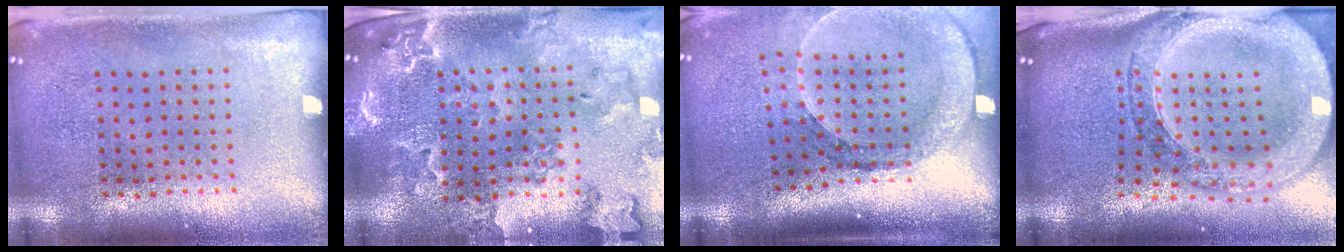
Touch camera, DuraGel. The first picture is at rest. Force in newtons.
{"total": 1.9, "press": 1.9, "slide": 0.3}
{"total": 2.8, "press": 2.1, "slide": 1.9}
{"total": 3.5, "press": 2.8, "slide": 2.1}